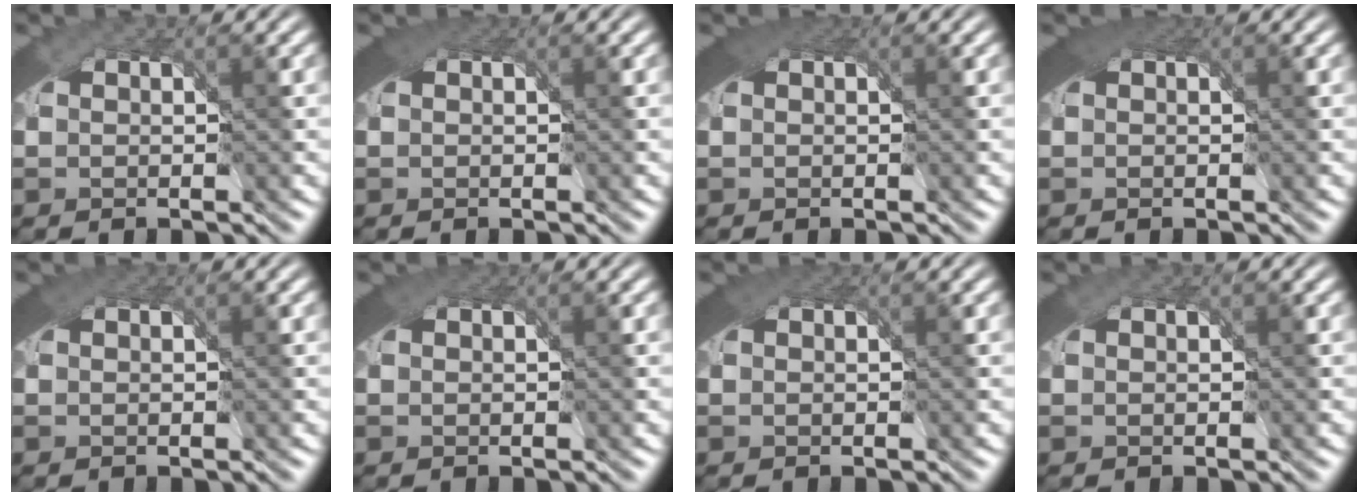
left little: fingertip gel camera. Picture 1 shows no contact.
{"total": 1.8, "force": [0.9, 0.9, 1.2], "torque": [-0.021, -0.005, 0.016]}
{"total": 2.2, "force": [1.0, 1.2, 1.6], "torque": [-0.028, -0.007, 0.017]}
{"total": 2.4, "force": [1.0, 1.3, 1.8], "torque": [-0.032, -0.007, 0.017]}
{"total": 1.3, "force": [0.7, 0.8, 0.7], "torque": [-0.014, -0.002, 0.012]}
{"total": 1.4, "force": [0.8, 0.9, 0.8], "torque": [-0.014, -0.003, 0.013]}
{"total": 1.6, "force": [0.9, 1.0, 1.0], "torque": [-0.019, -0.003, 0.014]}
{"total": 0.0}